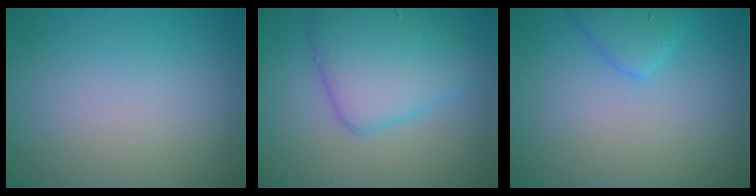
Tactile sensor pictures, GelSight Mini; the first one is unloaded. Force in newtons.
{"total": 5.9, "press": 5.9, "slide": 0.3}
{"total": 2.2, "press": 2.2, "slide": 0.2}